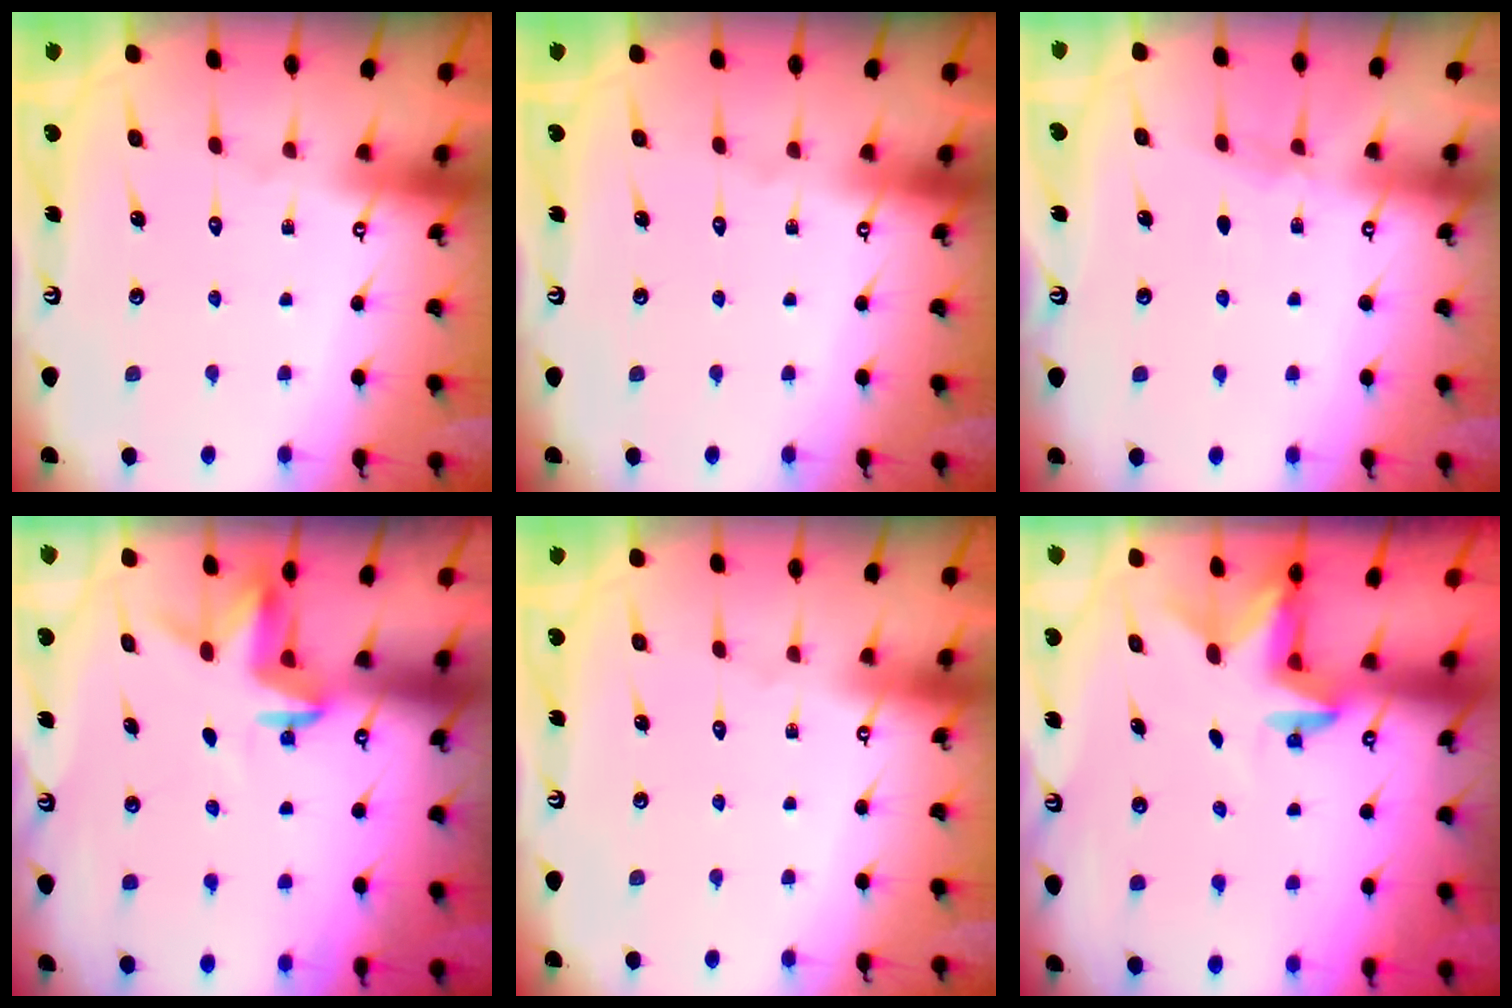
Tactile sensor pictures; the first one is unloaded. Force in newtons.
{"total": 0.0}
{"total": 2.4, "press": 2.4, "slide": 0.3}
{"total": 3.2, "press": 3.2, "slide": 0.3}
{"total": 0.0}
{"total": 2.3, "press": 2.3, "slide": 0.4}